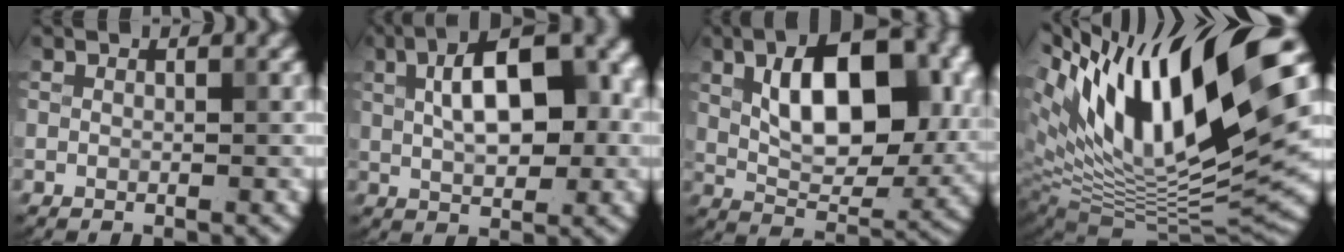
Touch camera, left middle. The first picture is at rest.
{"total": 9.6, "force": [1.3, 4.8, 8.2], "torque": [-0.119, 0.023, 0.018]}
{"total": 10.6, "force": [1.8, 5.9, 8.7], "torque": [-0.123, 0.007, 0.033]}
{"total": 16.2, "force": [6.6, 5.8, 13.6], "torque": [-0.250, 0.021, 0.118]}